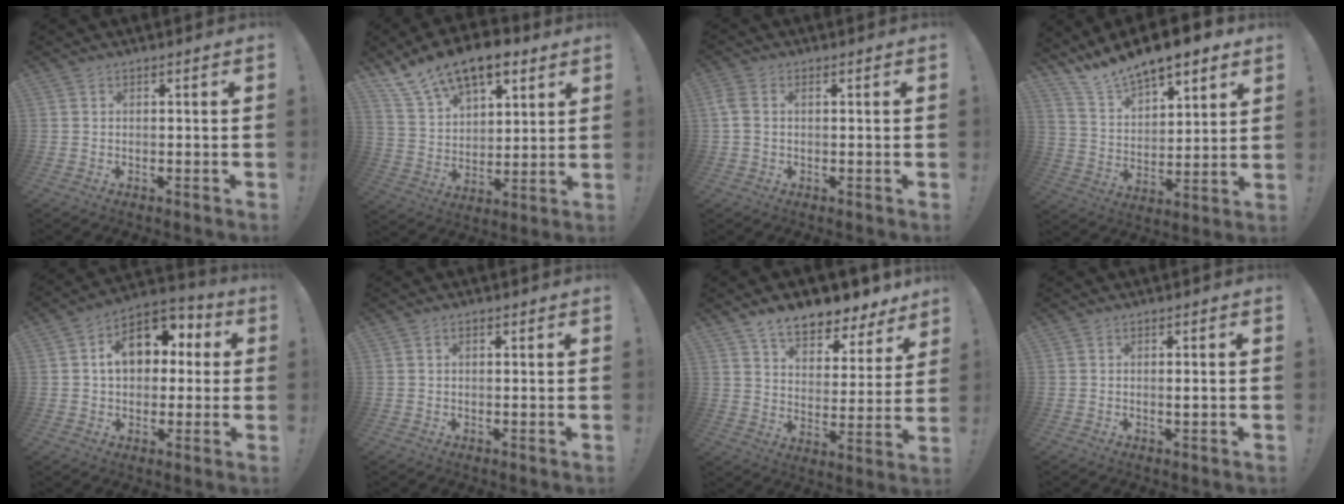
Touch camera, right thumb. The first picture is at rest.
{"total": 15.7, "force": [11.1, 8.2, 7.4], "torque": [-0.135, -0.066, 0.208]}
{"total": 3.1, "force": [1.0, 2.0, 2.2], "torque": [-0.050, 0.004, 0.020]}
{"total": 11.6, "force": [10.5, 3.2, 3.5], "torque": [-0.083, -0.089, 0.188]}
{"total": 14.3, "force": [3.6, 10.4, 9.3], "torque": [-0.127, -0.001, 0.068]}
{"total": 1.1, "force": [0.4, 0.6, 0.8], "torque": [-0.009, -0.001, 0.006]}
{"total": 10.9, "force": [9.1, 4.1, 4.5], "torque": [-0.070, -0.075, 0.160]}
{"total": 1.3, "force": [0.1, -0.1, 1.3], "torque": [-0.016, -0.005, -0.002]}